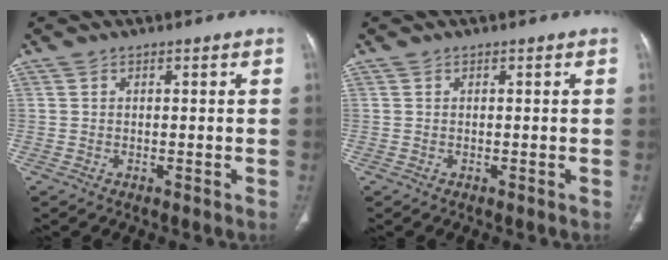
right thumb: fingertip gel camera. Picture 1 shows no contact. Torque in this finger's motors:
{"motor_torque": [0.02, 0.02, 0.28, 0.22, 0.01]}